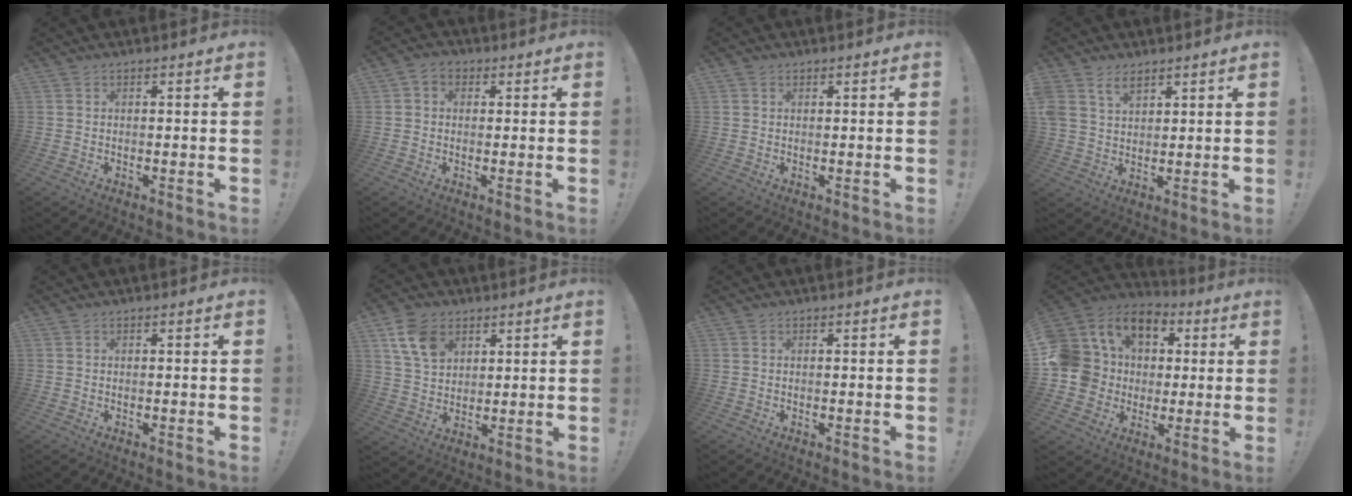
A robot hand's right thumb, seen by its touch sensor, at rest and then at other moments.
{"total": 3.6, "force": [0.6, 2.8, 2.2], "torque": [-0.035, 0.005, 0.011]}
{"total": 0.6, "force": [0.4, 0.4, 0.1], "torque": [-0.003, 0.000, 0.007]}
{"total": 6.0, "force": [4.0, 3.5, 2.8], "torque": [-0.052, -0.014, 0.079]}
{"total": 0.0}
{"total": 11.0, "force": [5.5, 7.5, 5.7], "torque": [-0.100, -0.013, 0.111]}
{"total": 0.0}
{"total": 13.6, "force": [2.2, 12.5, 4.9], "torque": [-0.095, -0.009, 0.061]}